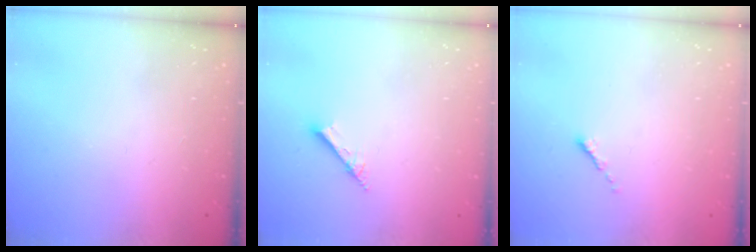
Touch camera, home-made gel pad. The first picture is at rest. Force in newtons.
{"total": 2.5, "press": 2.5, "slide": 0.2}
{"total": 0.6, "press": 0.5, "slide": 0.2}